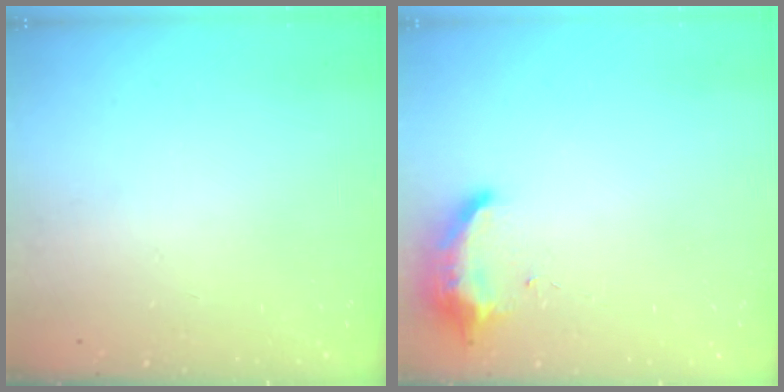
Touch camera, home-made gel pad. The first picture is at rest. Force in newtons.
{"total": 8.4, "press": 8.4, "slide": 0.4}